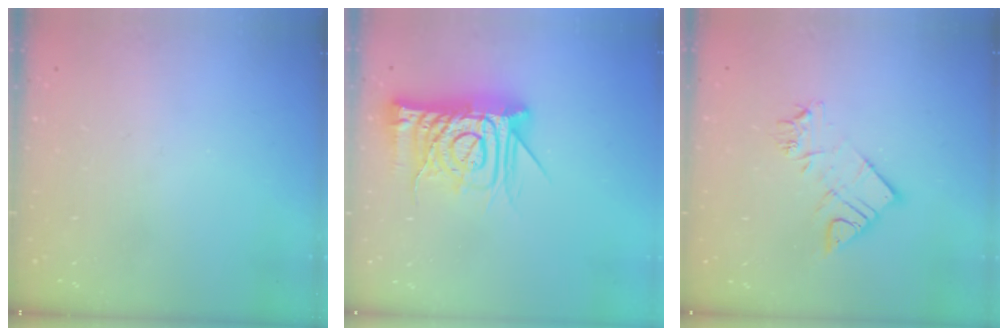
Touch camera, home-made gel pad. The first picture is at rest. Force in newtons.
{"total": 17.6, "press": 17.5, "slide": 1.7}
{"total": 10.5, "press": 10.5, "slide": 1.0}